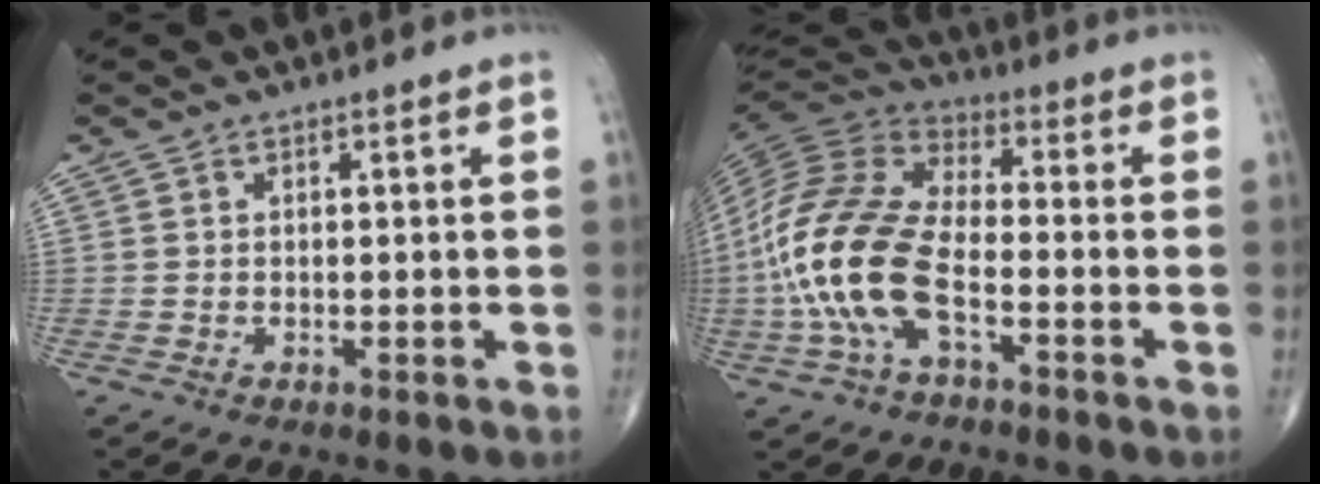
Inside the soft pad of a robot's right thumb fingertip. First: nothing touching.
{"total": 18.1, "force": [-4.9, 8.8, 15.1], "torque": [-0.326, 0.030, -0.096]}